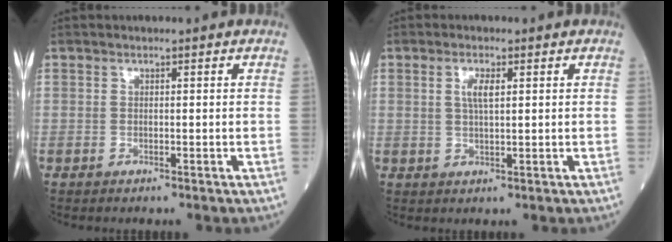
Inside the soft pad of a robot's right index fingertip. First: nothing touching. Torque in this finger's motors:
{"motor_torque": [0.37, 0.17, 0.05, 0.06]}